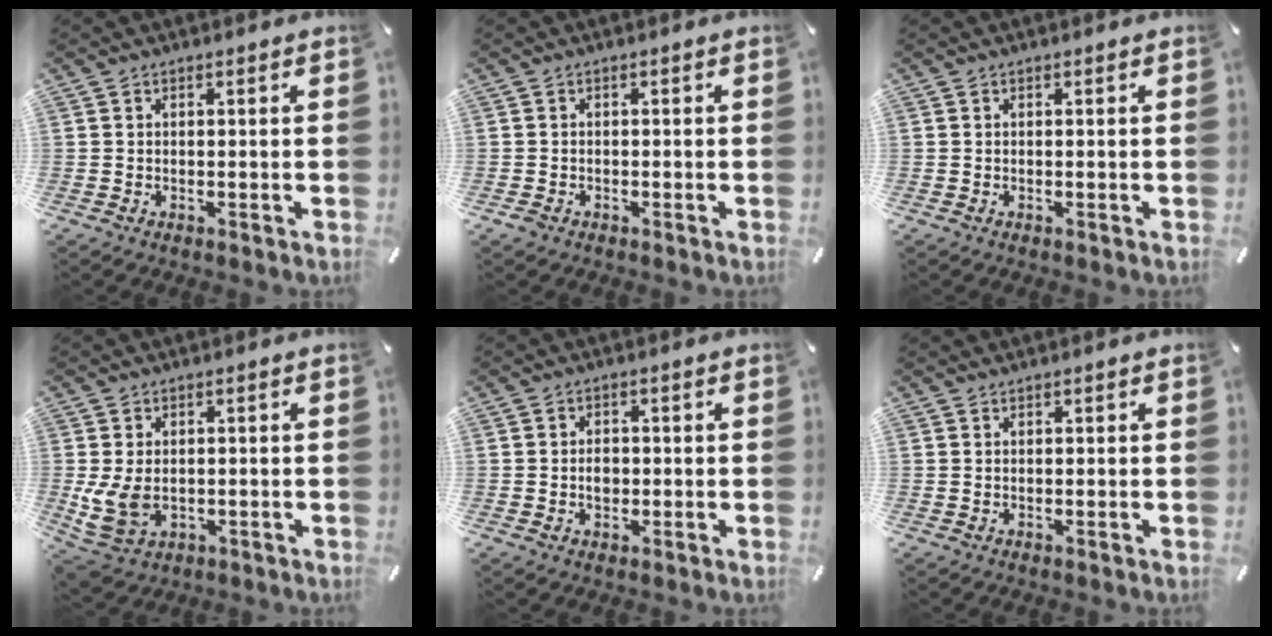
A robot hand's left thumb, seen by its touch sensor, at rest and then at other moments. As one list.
[{"total": 1.0, "force": [-0.6, 0.7, 0.3], "torque": [-0.006, 0.001, -0.012]}, {"total": 0.0}, {"total": 7.4, "force": [-0.3, 5.7, 4.8], "torque": [-0.101, -0.005, -0.003]}, {"total": 3.1, "force": [-0.2, 2.3, 2.1], "torque": [-0.026, -0.006, -0.007]}, {"total": 0.0}]